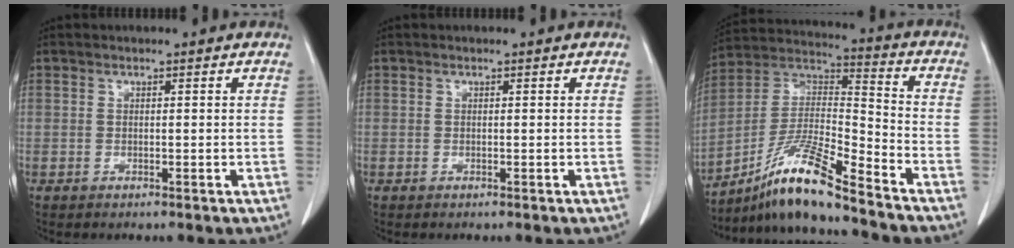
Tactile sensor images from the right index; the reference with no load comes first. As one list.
[{"total": 0.0}, {"total": 14.0, "force": [-11.1, -0.3, 8.5], "torque": [-0.163, 0.004, -0.204]}]